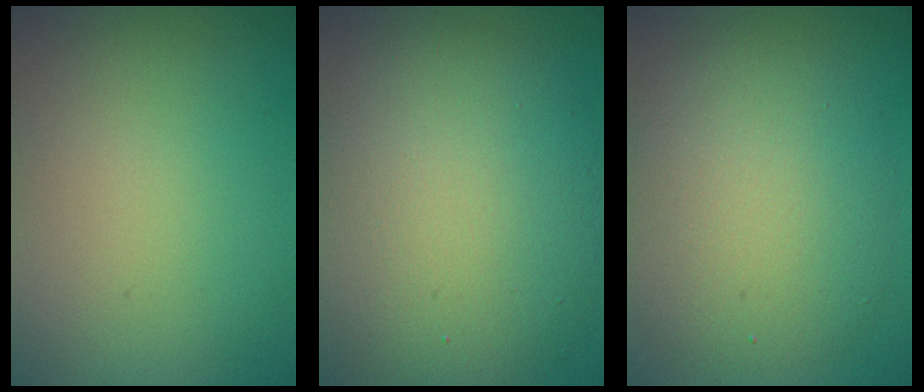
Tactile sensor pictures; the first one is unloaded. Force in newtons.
{"total": 11.4, "press": 11.4, "slide": 0.8}
{"total": 6.5, "press": 6.5, "slide": 0.5}